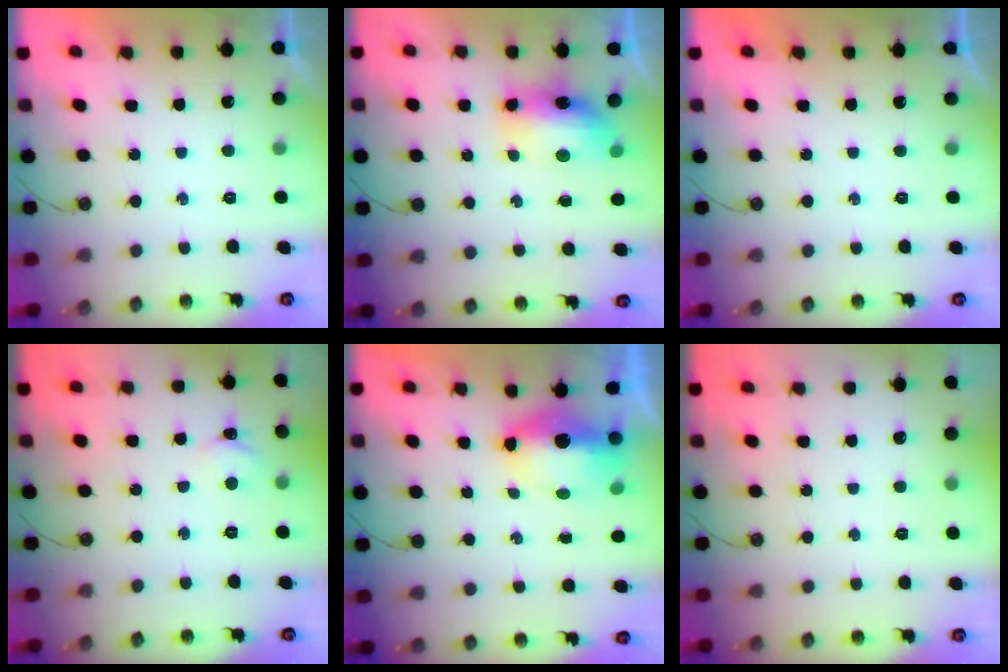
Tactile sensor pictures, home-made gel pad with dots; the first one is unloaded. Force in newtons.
{"total": 7.8, "press": 7.7, "slide": 0.8}
{"total": 0.0}
{"total": 2.0, "press": 2.0, "slide": 0.3}
{"total": 7.9, "press": 7.6, "slide": 2.0}
{"total": 0.0}